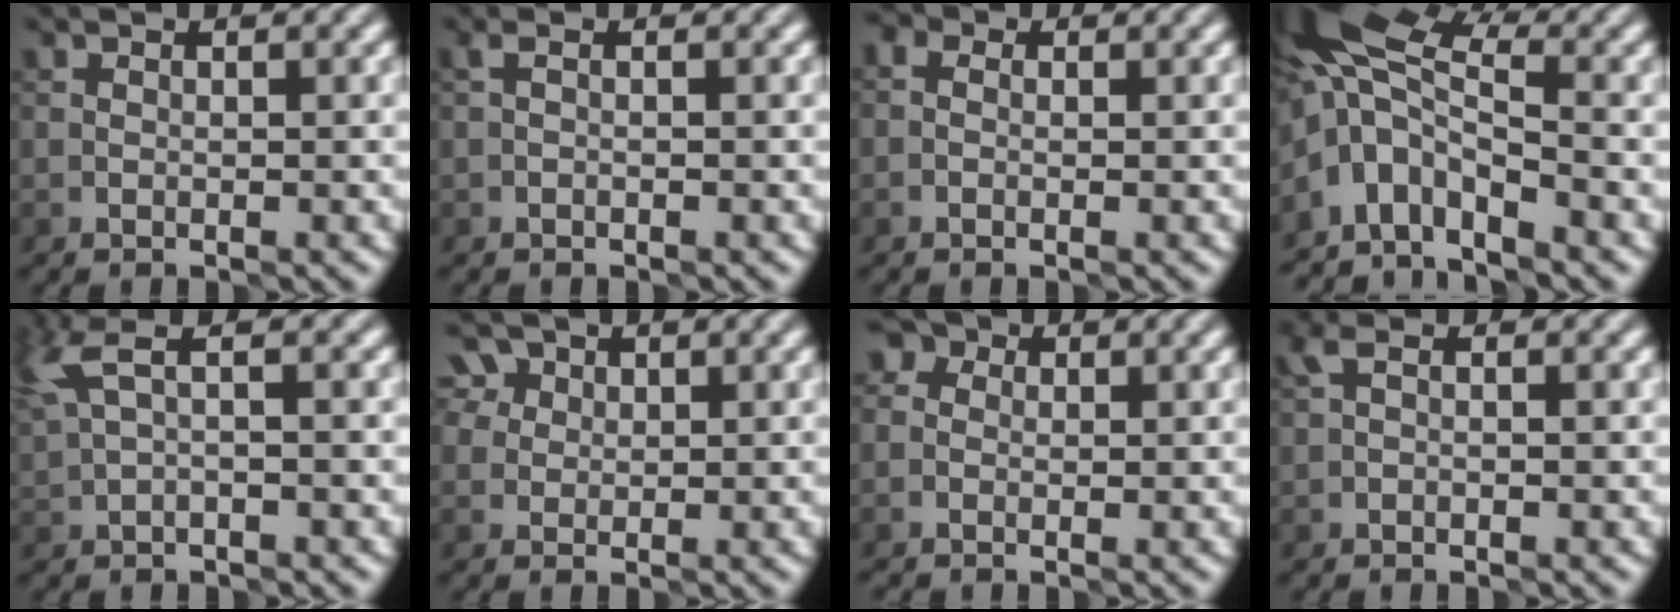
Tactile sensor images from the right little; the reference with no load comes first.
{"total": 0.5, "force": [-0.1, 0.1, 0.5], "torque": [-0.011, 0.000, -0.003]}
{"total": 1.8, "force": [0.4, 1.4, 1.1], "torque": [-0.010, 0.000, -0.018]}
{"total": 6.6, "force": [-2.1, 3.4, 5.2], "torque": [-0.102, 0.010, -0.059]}
{"total": 2.9, "force": [1.2, 0.7, 2.6], "torque": [-0.059, 0.009, 0.023]}
{"total": 4.6, "force": [2.6, 3.3, 1.8], "torque": [-0.033, 0.017, 0.031]}
{"total": 3.5, "force": [0.9, 2.9, 1.6], "torque": [-0.013, 0.020, -0.021]}
{"total": 0.8, "force": [0.0, 0.3, 0.8], "torque": [-0.019, 0.003, -0.002]}